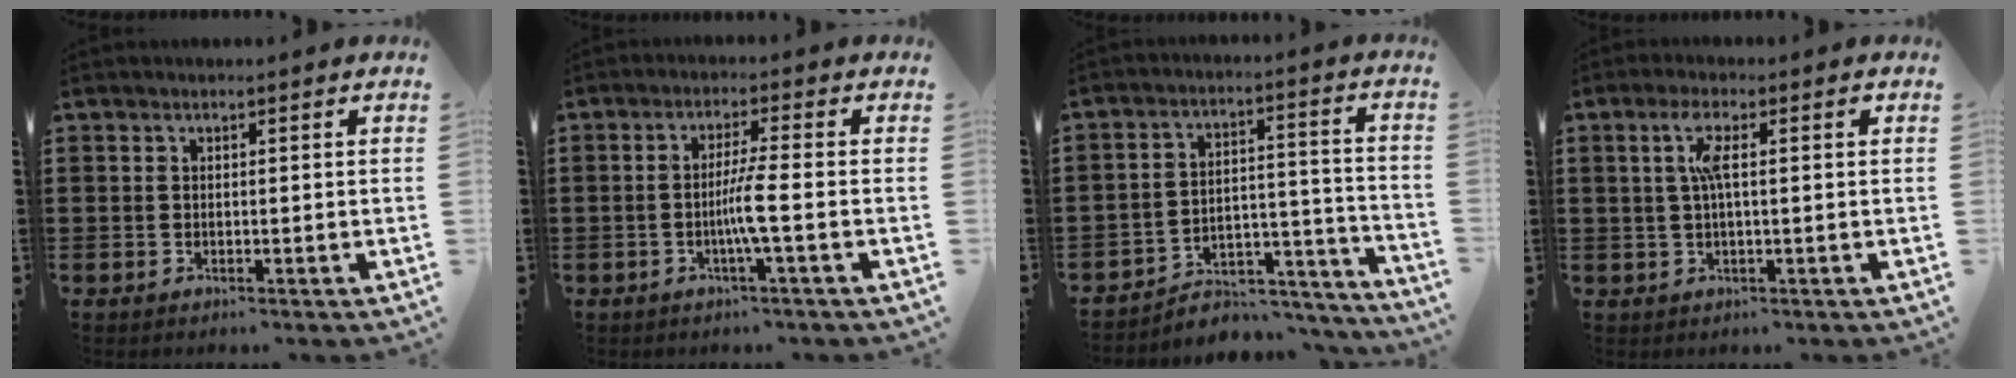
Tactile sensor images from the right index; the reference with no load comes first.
{"total": 4.4, "force": [-1.2, -0.5, 4.2], "torque": [-0.083, -0.011, -0.028]}
{"total": 5.3, "force": [-4.8, 1.9, 1.1], "torque": [-0.019, 0.012, -0.095]}
{"total": 4.3, "force": [0.9, 0.6, 4.1], "torque": [-0.081, 0.004, 0.011]}